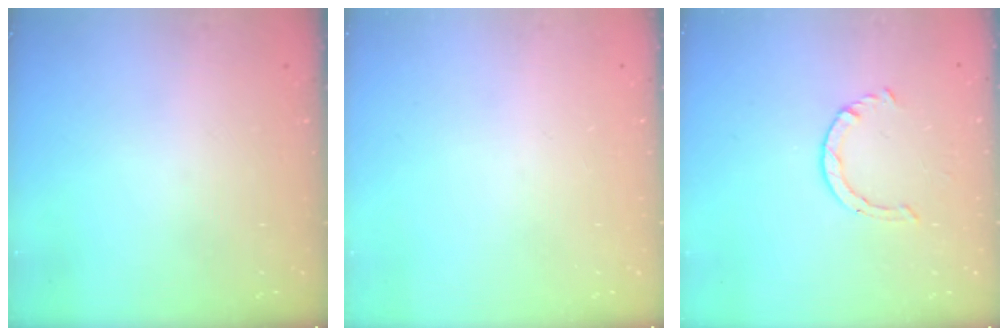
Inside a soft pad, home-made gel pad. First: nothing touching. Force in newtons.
{"total": 0.0}
{"total": 2.6, "press": 2.6, "slide": 0.3}